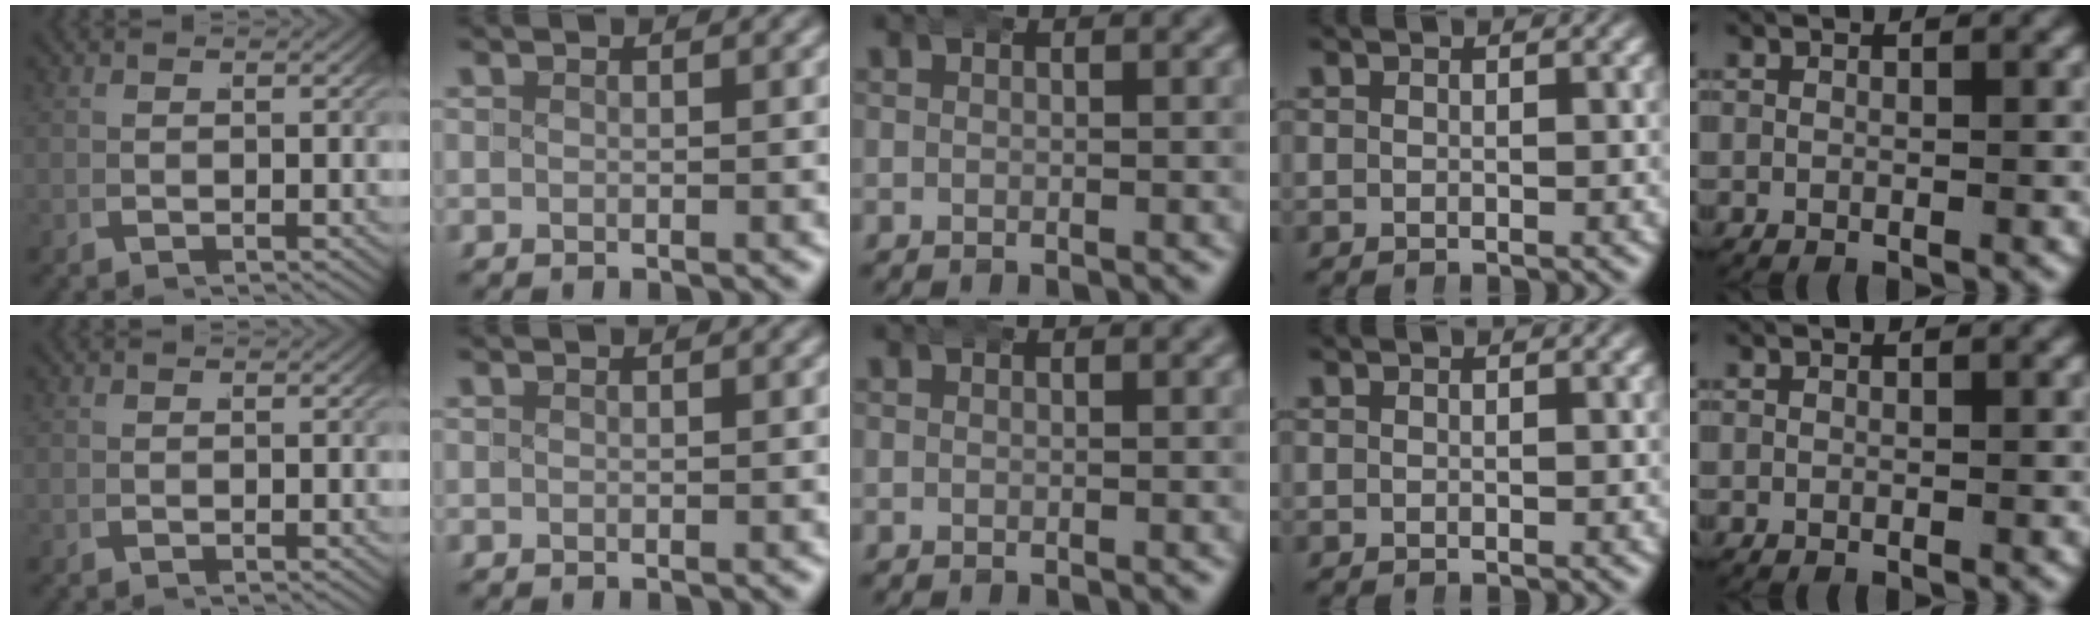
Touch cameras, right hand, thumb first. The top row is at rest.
{}